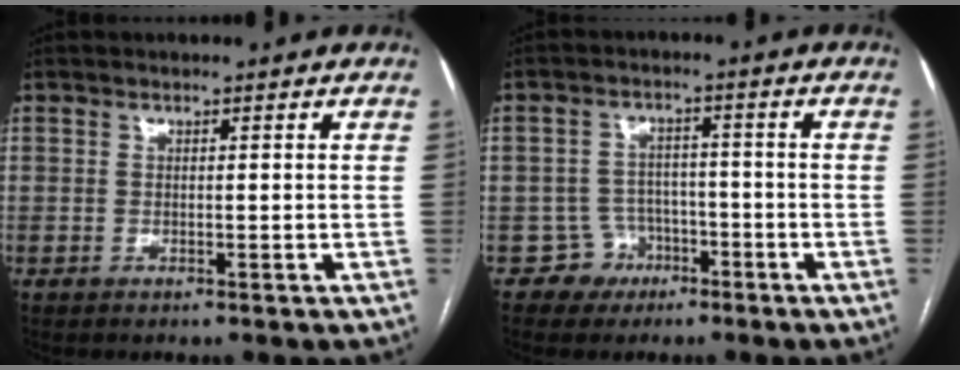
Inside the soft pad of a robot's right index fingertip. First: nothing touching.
{"total": 4.7, "force": [-2.4, 4.0, -0.4], "torque": [0.017, 0.016, -0.036]}